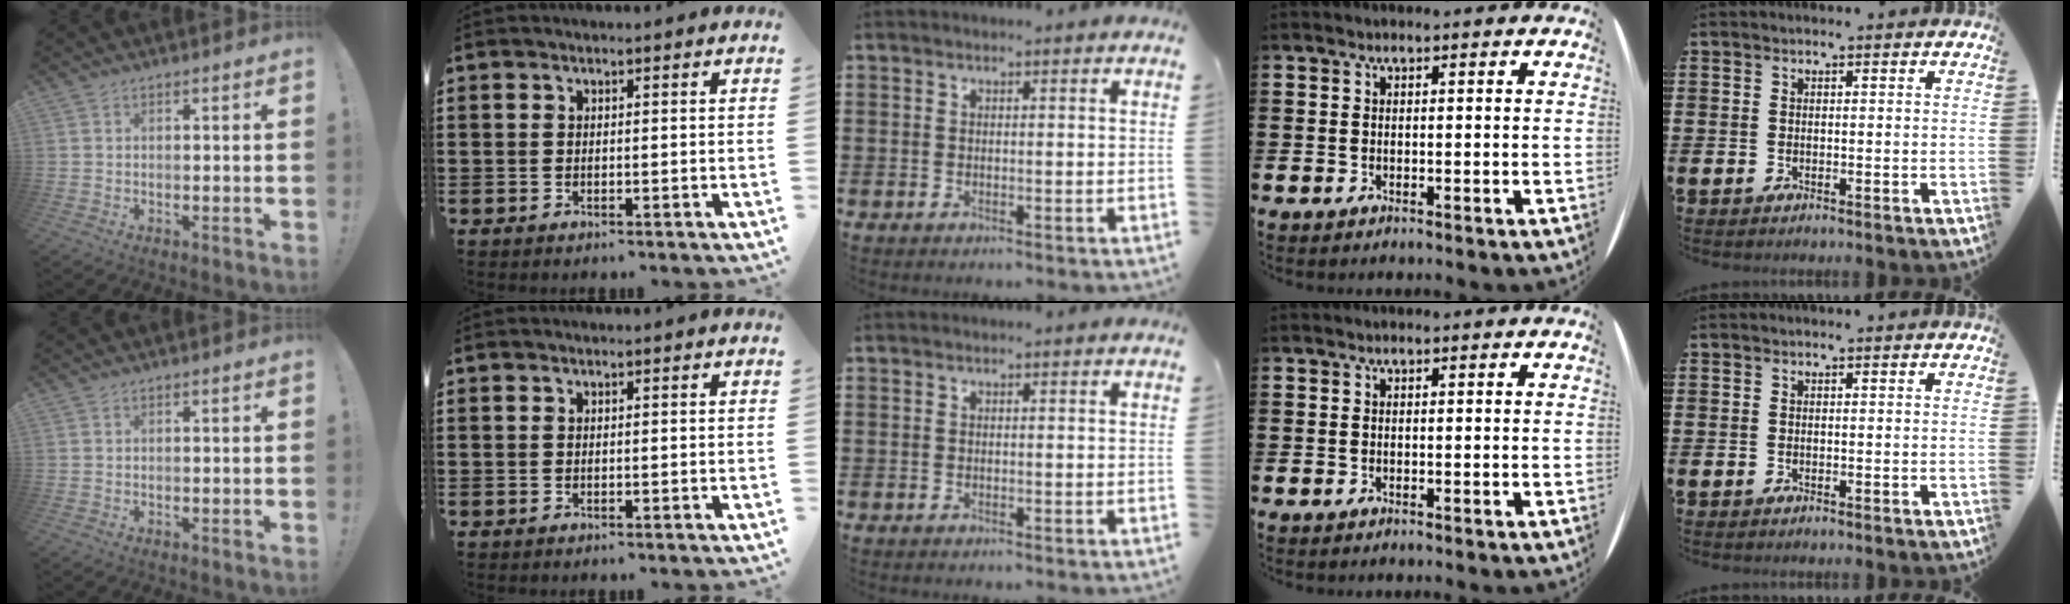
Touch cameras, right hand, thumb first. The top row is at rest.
{}